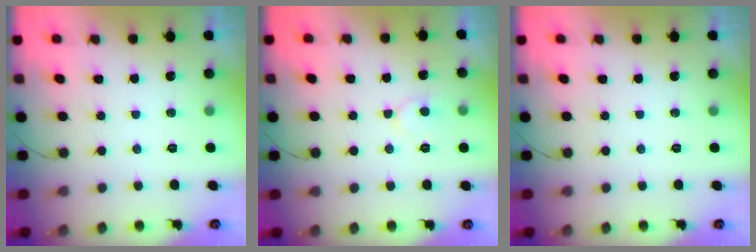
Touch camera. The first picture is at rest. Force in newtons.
{"total": 5.4, "press": 5.4, "slide": 0.3}
{"total": 0.0}